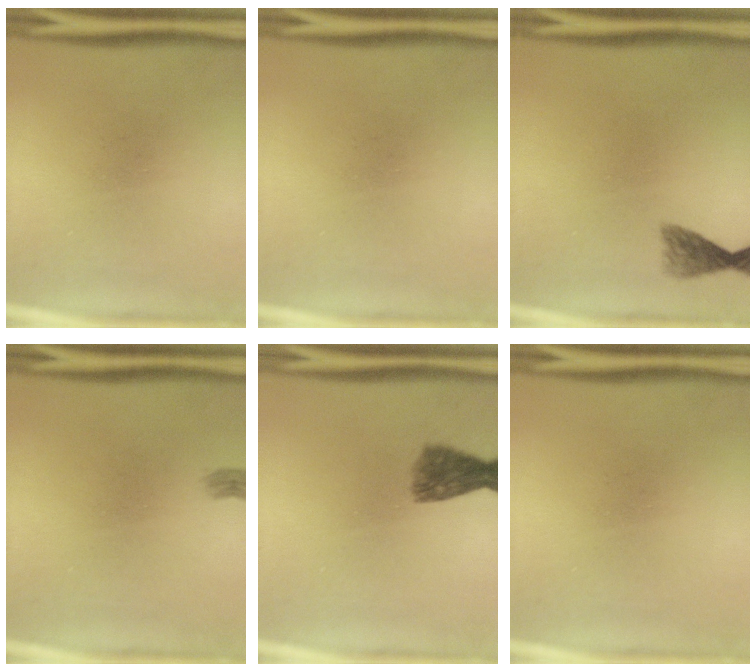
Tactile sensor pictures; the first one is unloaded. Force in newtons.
{"total": 0.0}
{"total": 2.3}
{"total": 1.0}
{"total": 4.9}
{"total": 0.0}